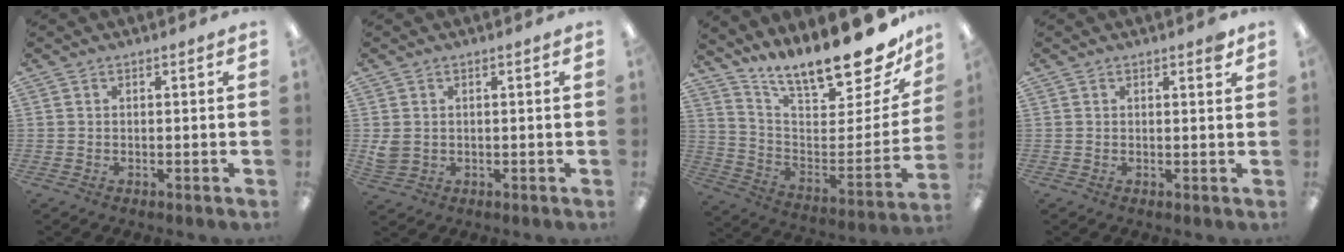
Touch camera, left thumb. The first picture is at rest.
{"total": 2.9, "force": [0.8, 2.4, 1.4], "torque": [-0.020, 0.000, 0.015]}
{"total": 17.7, "force": [15.0, 4.0, 8.6], "torque": [-0.116, -0.127, 0.247]}
{"total": 1.9, "force": [1.4, 0.4, 1.2], "torque": [-0.010, -0.005, 0.020]}